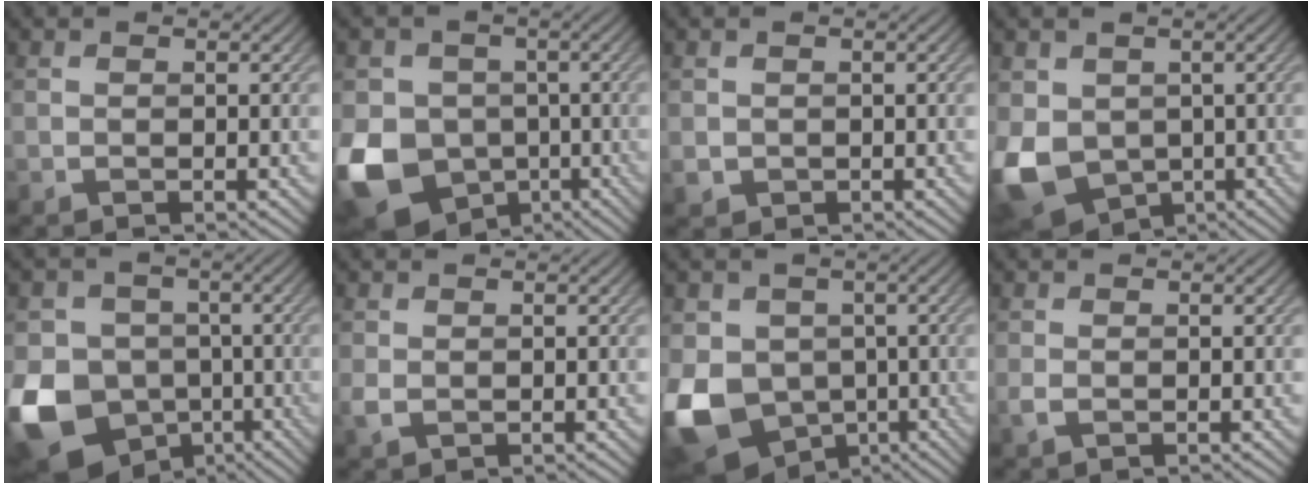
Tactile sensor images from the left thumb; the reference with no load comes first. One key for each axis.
{"total": 14.0, "fx": -4.4, "fy": 11.8, "fz": 6.1, "tx": -0.173, "ty": -0.040, "tz": -0.095}
{"total": 1.3, "fx": 0.0, "fy": 1.3, "fz": 0.3, "tx": -0.011, "ty": -0.009, "tz": 0.001}
{"total": 9.7, "fx": -1.3, "fy": 7.8, "fz": 5.6, "tx": -0.163, "ty": -0.033, "tz": -0.019}
{"total": 15.4, "fx": -5.5, "fy": 12.9, "fz": 6.5, "tx": -0.181, "ty": -0.042, "tz": -0.117}
{"total": 1.3, "fx": 0.1, "fy": 0.9, "fz": 0.9, "tx": -0.027, "ty": -0.003, "tz": 0.003}
{"total": 13.1, "fx": -3.3, "fy": 10.8, "fz": 6.7, "tx": -0.191, "ty": -0.038, "tz": -0.058}
{"total": 0.9, "fx": -0.2, "fy": 0.4, "fz": 0.8, "tx": -0.024, "ty": -0.003, "tz": -0.004}